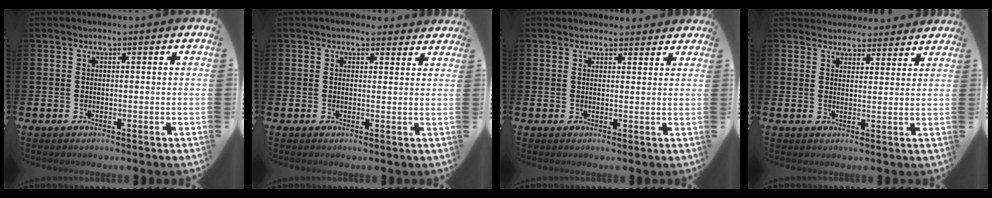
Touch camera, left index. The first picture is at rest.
{"total": 1.8, "force": [1.6, 0.8, 0.1], "torque": [0.006, -0.002, 0.028]}
{"total": 2.2, "force": [2.0, 0.8, -0.1], "torque": [0.018, -0.010, 0.032]}
{"total": 3.7, "force": [3.5, 1.1, -0.2], "torque": [0.004, -0.020, 0.062]}